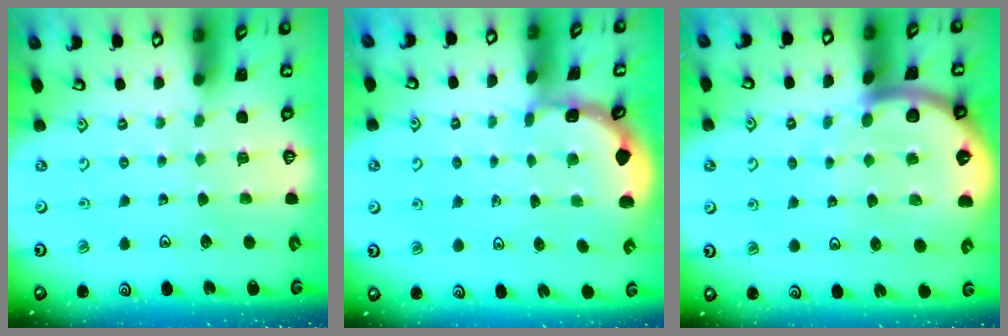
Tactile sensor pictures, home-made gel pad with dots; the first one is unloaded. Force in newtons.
{"total": 1.1, "press": 1.1, "slide": 0.3}
{"total": 8.1, "press": 8.0, "slide": 1.0}